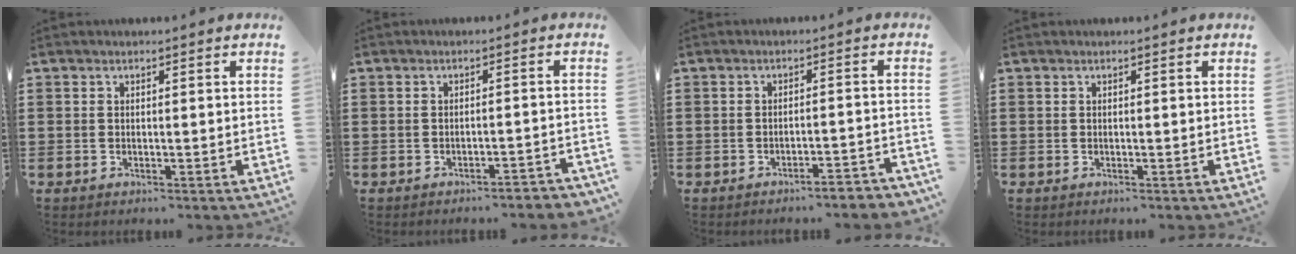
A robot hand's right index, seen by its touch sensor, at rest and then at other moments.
{"total": 1.8, "force": [-1.7, 0.0, 0.6], "torque": [-0.014, 0.000, -0.035]}
{"total": 2.7, "force": [-2.5, -0.1, 0.9], "torque": [-0.018, -0.001, -0.052]}
{"total": 0.0}